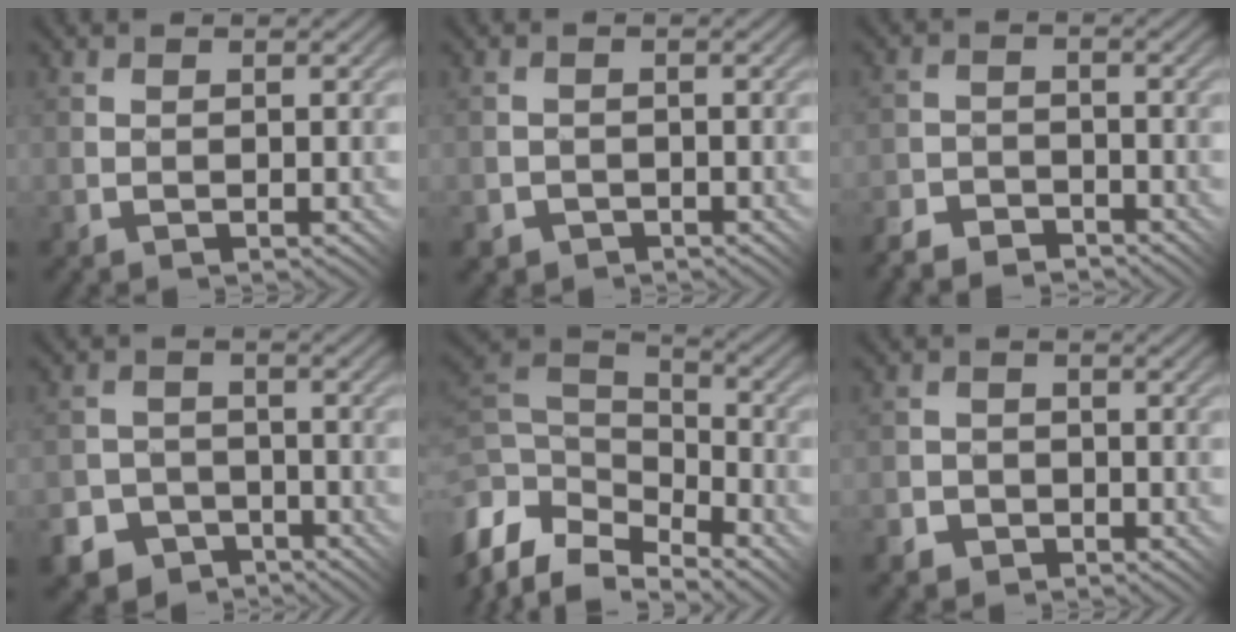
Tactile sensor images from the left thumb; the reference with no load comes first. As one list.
[{"total": 2.3, "force": [-1.5, 1.7, -0.1], "torque": [0.007, 0.008, -0.028]}, {"total": 4.6, "force": [-4.3, 1.3, 0.9], "torque": [-0.014, 0.002, -0.088]}, {"total": 8.6, "force": [-6.1, 6.0, 1.3], "torque": [-0.033, -0.020, -0.109]}, {"total": 12.3, "force": [-6.4, 7.2, 7.7], "torque": [-0.214, -0.005, -0.103]}, {"total": 3.8, "force": [-2.5, 2.9, 0.4], "torque": [0.009, -0.001, -0.053]}]